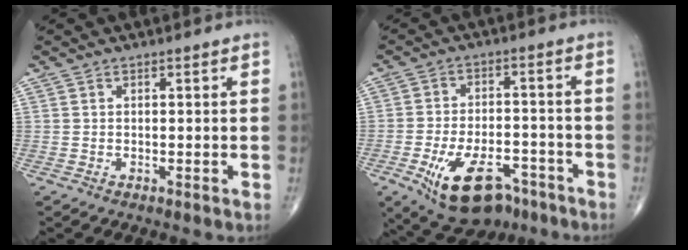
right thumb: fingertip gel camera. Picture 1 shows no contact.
{"total": 15.1, "force": [-8.2, 7.9, 9.8], "torque": [-0.149, 0.033, -0.121]}